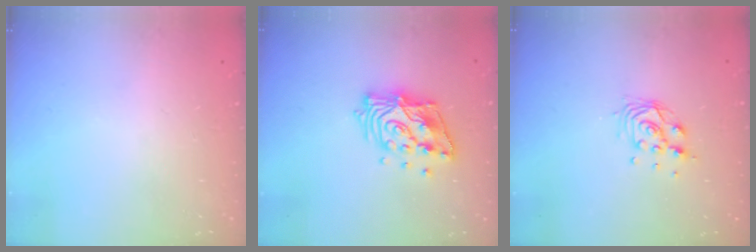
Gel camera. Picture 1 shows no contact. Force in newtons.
{"total": 13.9, "press": 13.8, "slide": 1.5}
{"total": 9.4, "press": 9.2, "slide": 1.9}